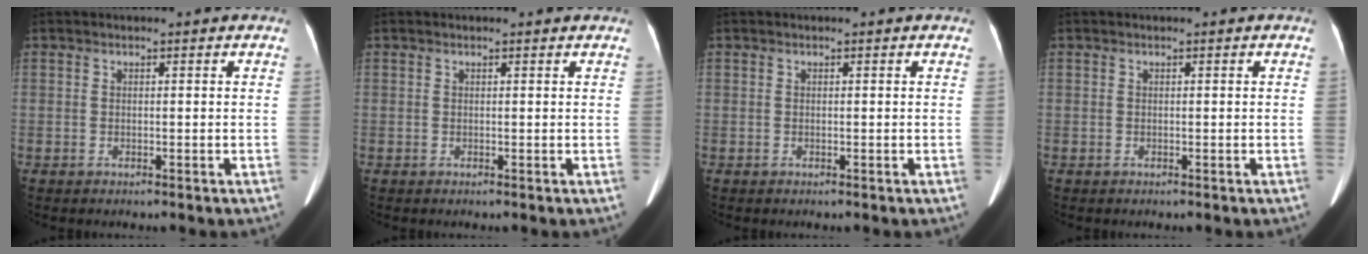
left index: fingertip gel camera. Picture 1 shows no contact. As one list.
[{"total": 2.0, "force": [1.8, 0.4, 0.6], "torque": [-0.007, -0.002, 0.013]}, {"total": 0.0}, {"total": 0.0}]